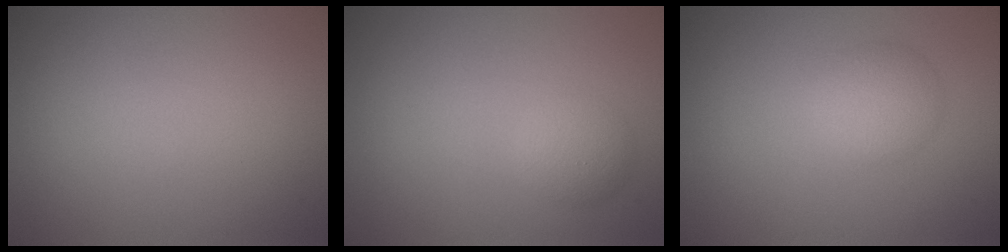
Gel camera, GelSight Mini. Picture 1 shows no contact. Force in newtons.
{"total": 1.8, "press": 1.8, "slide": 0.1}
{"total": 2.7, "press": 2.7, "slide": 0.1}